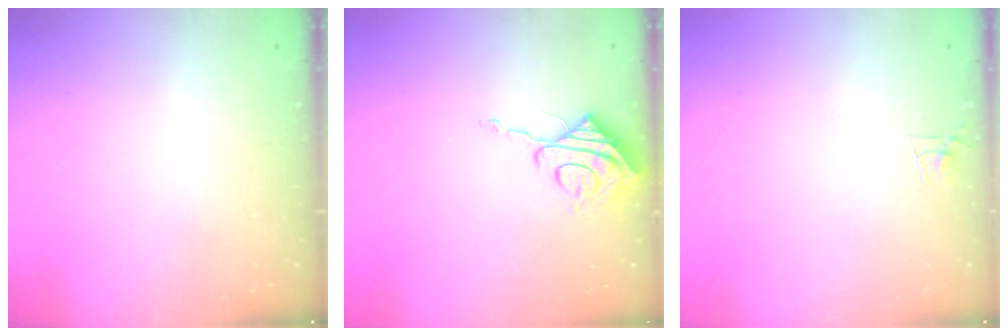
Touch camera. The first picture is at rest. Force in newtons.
{"total": 8.1, "press": 8.1, "slide": 0.5}
{"total": 3.5, "press": 3.5, "slide": 0.3}